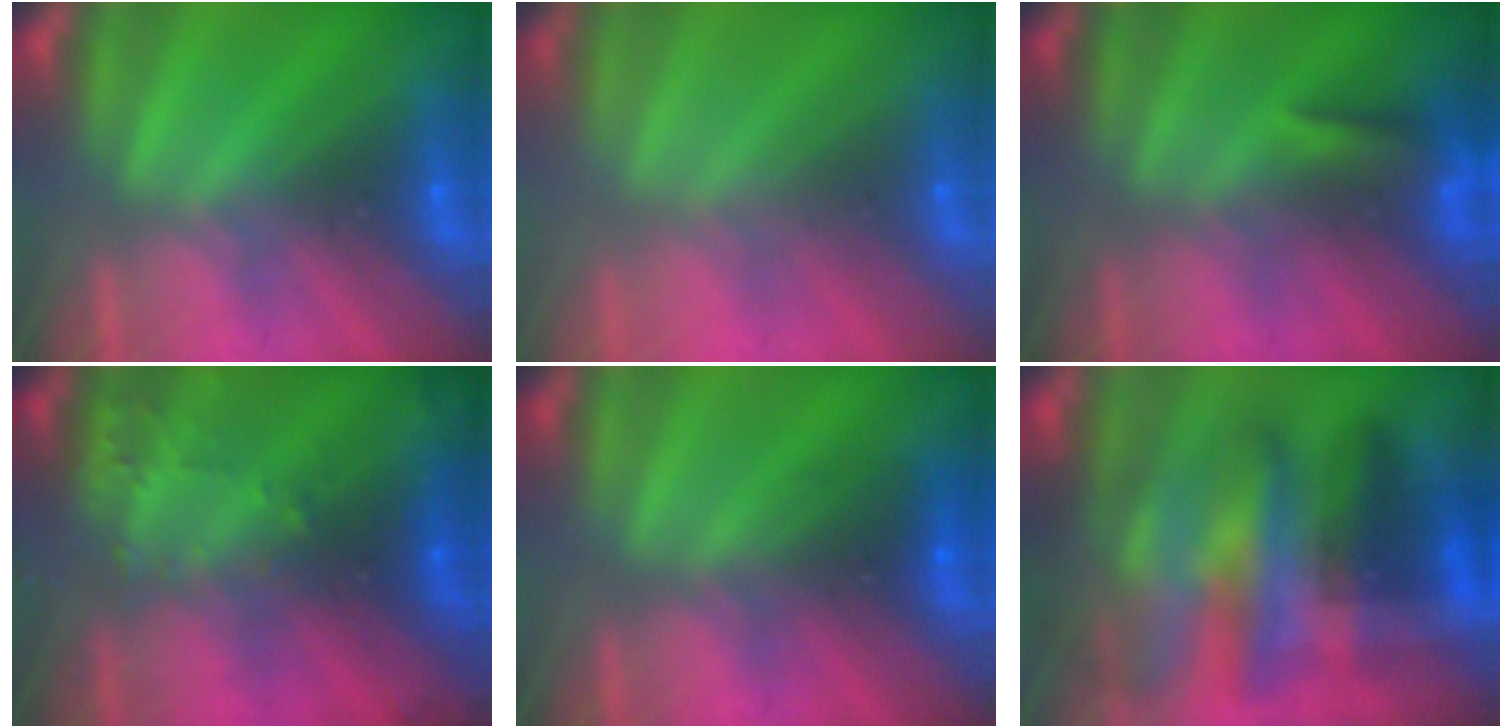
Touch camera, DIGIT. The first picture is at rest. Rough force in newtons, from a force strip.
{"total": 2.2}
{"total": 4.7}
{"total": 3.0}
{"total": 2.8}
{"total": 9.3}